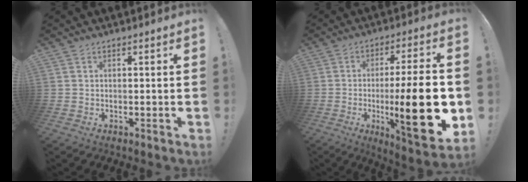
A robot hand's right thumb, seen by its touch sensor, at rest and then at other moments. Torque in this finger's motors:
{"motor_torque": [0.11, 1.37, 2.05, -0.72, 0.17]}